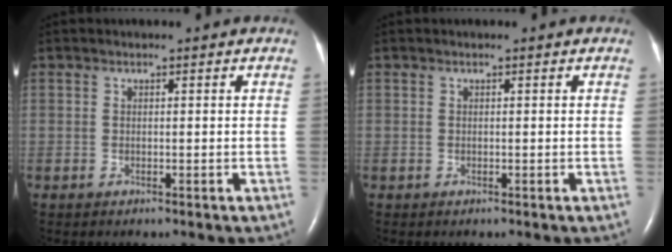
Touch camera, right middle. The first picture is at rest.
{"total": 0.0}